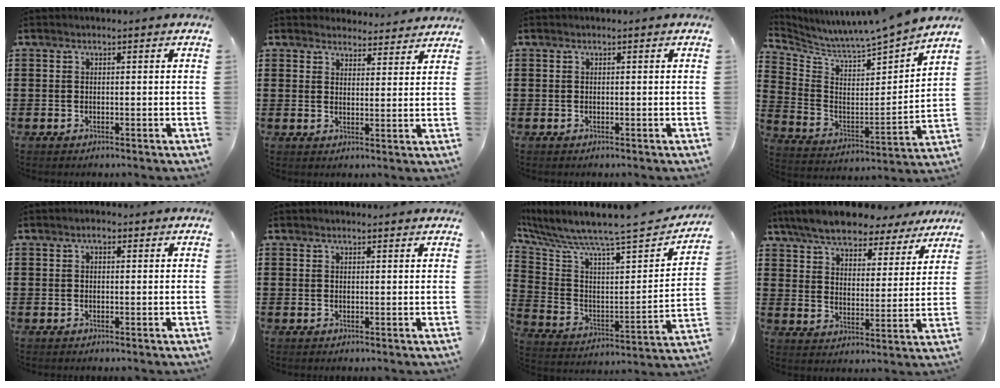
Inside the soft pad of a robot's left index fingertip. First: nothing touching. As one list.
[{"total": 3.8, "force": [3.7, 0.7, 0.2], "torque": [-0.008, -0.016, 0.068]}, {"total": 0.0}, {"total": 5.7, "force": [5.5, -0.9, 0.6], "torque": [-0.046, -0.070, 0.084]}, {"total": 1.4, "force": [0.3, 0.8, 1.1], "torque": [-0.024, 0.006, 0.004]}, {"total": 0.8, "force": [0.8, 0.1, 0.3], "torque": [-0.006, 0.001, 0.015]}, {"total": 7.2, "force": [6.3, 0.4, 3.5], "torque": [-0.104, -0.065, 0.096]}, {"total": 7.7, "force": [7.2, 1.6, 2.3], "torque": [-0.079, -0.031, 0.129]}]